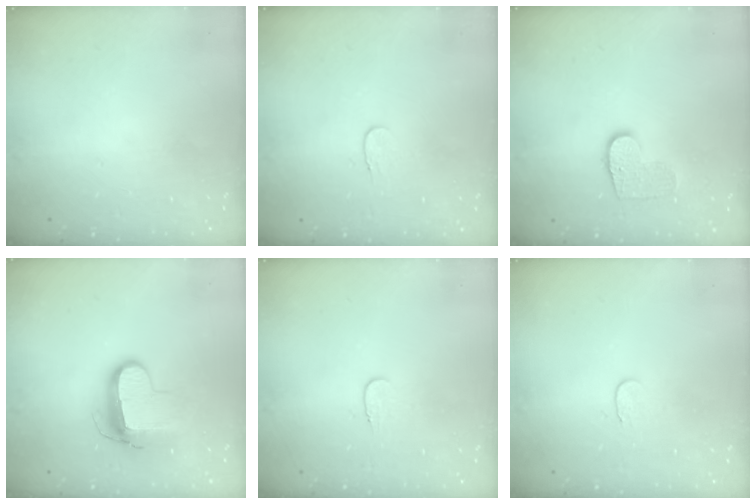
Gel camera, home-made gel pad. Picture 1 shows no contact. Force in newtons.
{"total": 3.9, "press": 3.8, "slide": 0.4}
{"total": 8.4, "press": 8.4, "slide": 0.4}
{"total": 10.8, "press": 10.8, "slide": 0.9}
{"total": 3.8, "press": 3.7, "slide": 0.4}
{"total": 3.7, "press": 3.7, "slide": 0.4}